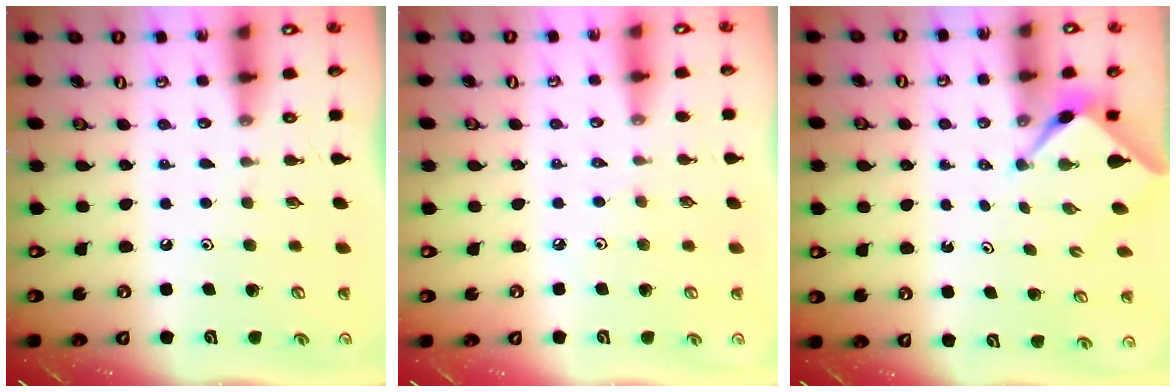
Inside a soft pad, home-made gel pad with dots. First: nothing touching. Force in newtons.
{"total": 2.2, "press": 2.1, "slide": 0.6}
{"total": 2.2, "press": 2.2, "slide": 0.1}